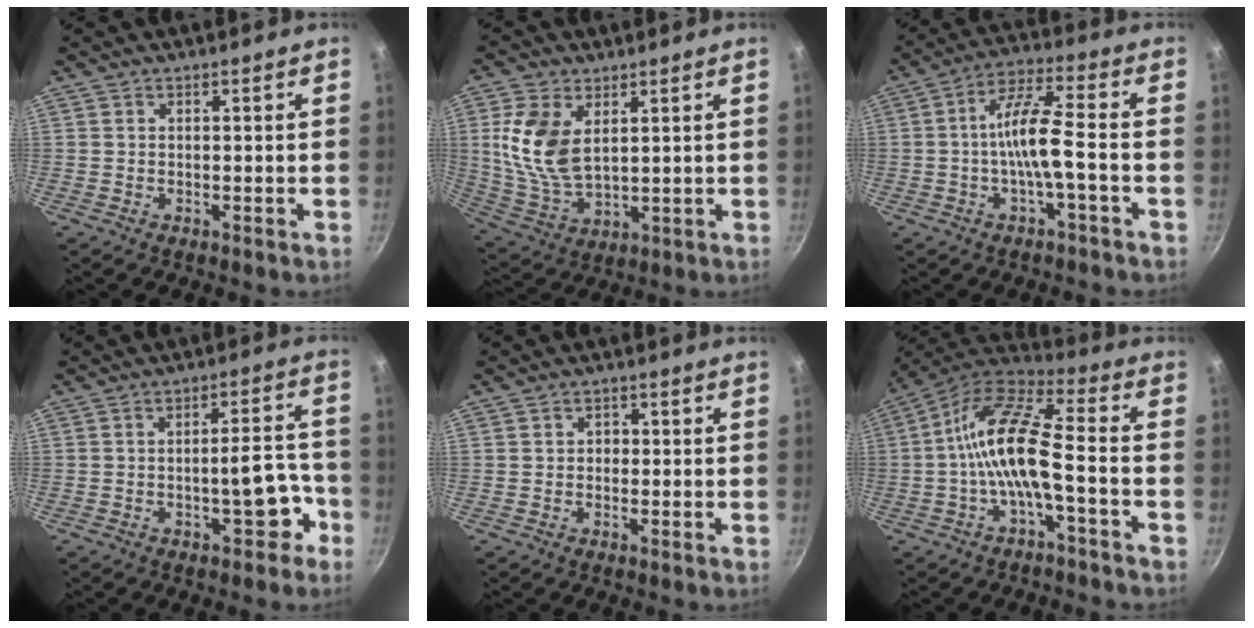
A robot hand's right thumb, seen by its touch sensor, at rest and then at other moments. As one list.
[{"total": 12.6, "force": [3.4, 7.3, 9.6], "torque": [-0.191, -0.020, 0.078]}, {"total": 9.2, "force": [-2.2, 2.0, 8.8], "torque": [-0.168, 0.034, -0.047]}, {"total": 8.4, "force": [-3.9, 3.5, 6.5], "torque": [-0.050, 0.054, -0.043]}, {"total": 2.1, "force": [0.0, 1.8, 1.0], "torque": [-0.007, 0.004, -0.004]}, {"total": 13.5, "force": [-3.1, 4.4, 12.4], "torque": [-0.246, 0.044, -0.070]}]